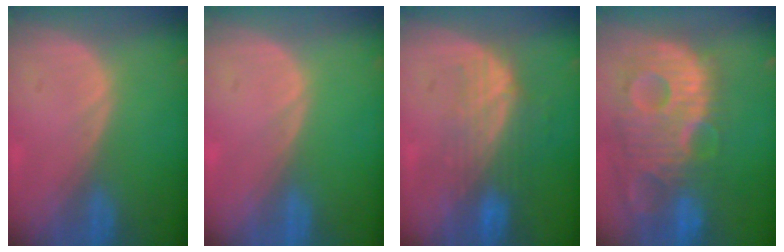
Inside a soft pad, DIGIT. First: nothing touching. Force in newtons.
{"total": 0.0}
{"total": 7.6, "press": 6.8, "slide": 3.3}
{"total": 13.9, "press": 12.0, "slide": 7.0}